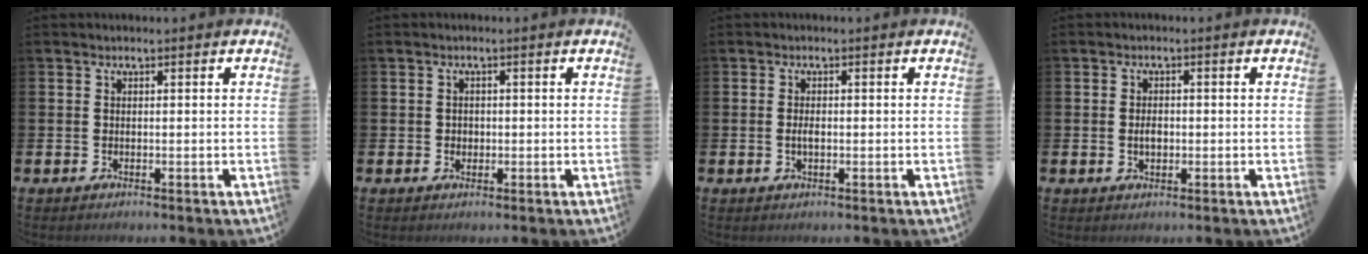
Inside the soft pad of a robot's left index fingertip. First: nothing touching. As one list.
[{"total": 1.1, "force": [0.2, 1.1, 0.4], "torque": [0.002, 0.004, -0.001]}, {"total": 1.4, "force": [-0.2, 0.6, 1.2], "torque": [-0.021, 0.001, -0.005]}, {"total": 2.1, "force": [-0.2, 1.5, 1.5], "torque": [-0.011, -0.002, -0.010]}]